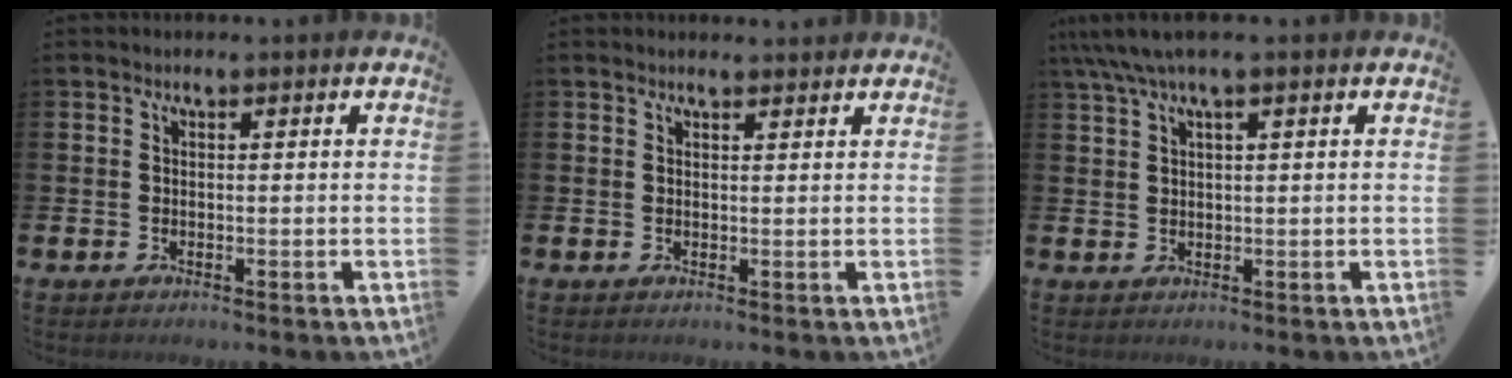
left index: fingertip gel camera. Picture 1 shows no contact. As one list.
[{"total": 1.5, "force": [1.4, 0.1, 0.0], "torque": [0.010, -0.008, 0.024]}, {"total": 3.1, "force": [1.9, 0.4, 2.4], "torque": [-0.053, 0.004, 0.035]}]